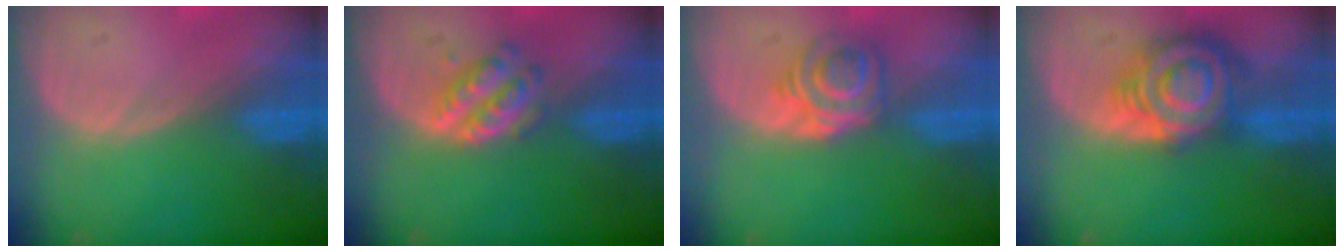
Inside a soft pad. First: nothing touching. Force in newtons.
{"total": 5.0, "press": 4.4, "slide": 2.4}
{"total": 6.1, "press": 5.0, "slide": 3.5}
{"total": 9.0, "press": 8.9, "slide": 0.6}